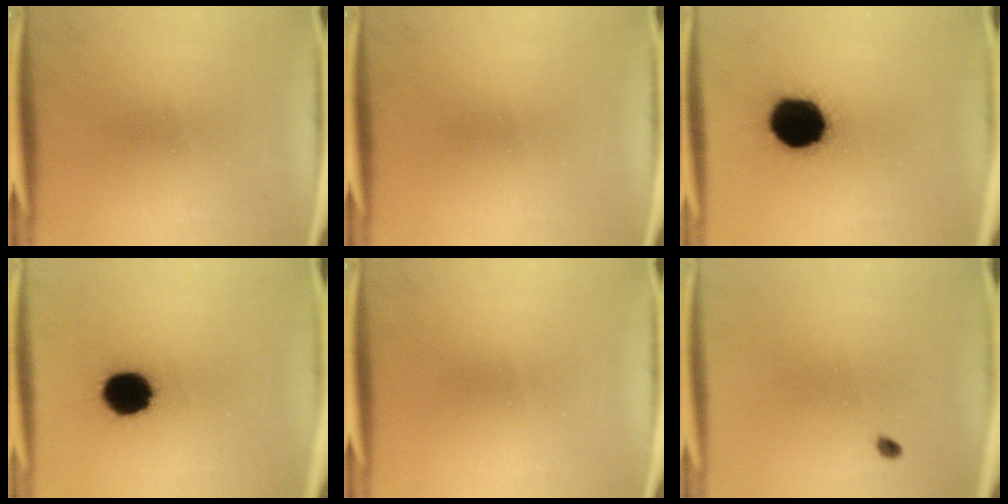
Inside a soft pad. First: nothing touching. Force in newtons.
{"total": 0.0}
{"total": 18.4}
{"total": 13.0}
{"total": 0.0}
{"total": 1.6}